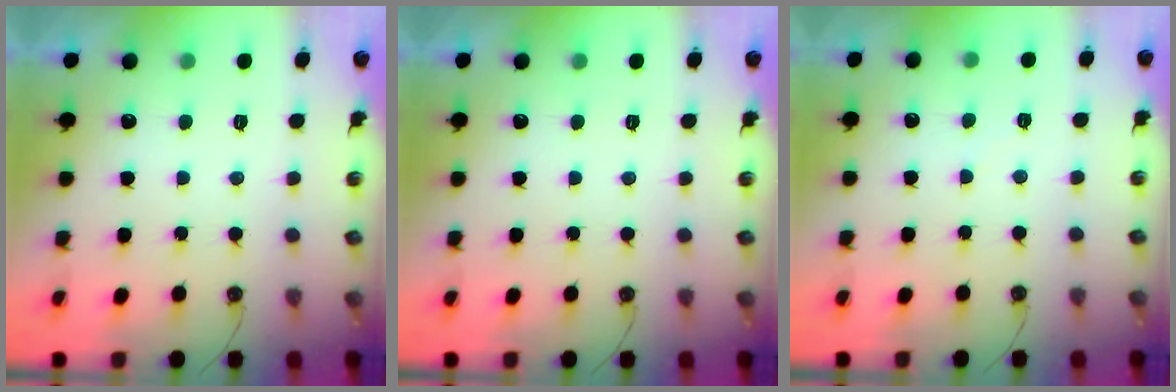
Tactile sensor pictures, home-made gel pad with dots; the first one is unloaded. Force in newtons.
{"total": 0.0}
{"total": 2.8, "press": 2.8, "slide": 0.5}